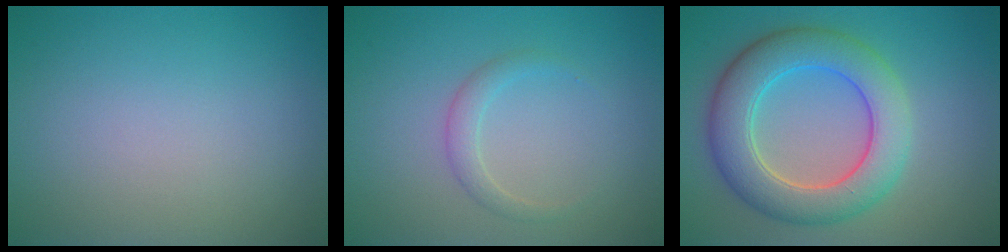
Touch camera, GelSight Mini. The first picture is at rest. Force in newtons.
{"total": 1.4, "press": 1.4, "slide": 0.0}
{"total": 7.4, "press": 7.4, "slide": 0.4}